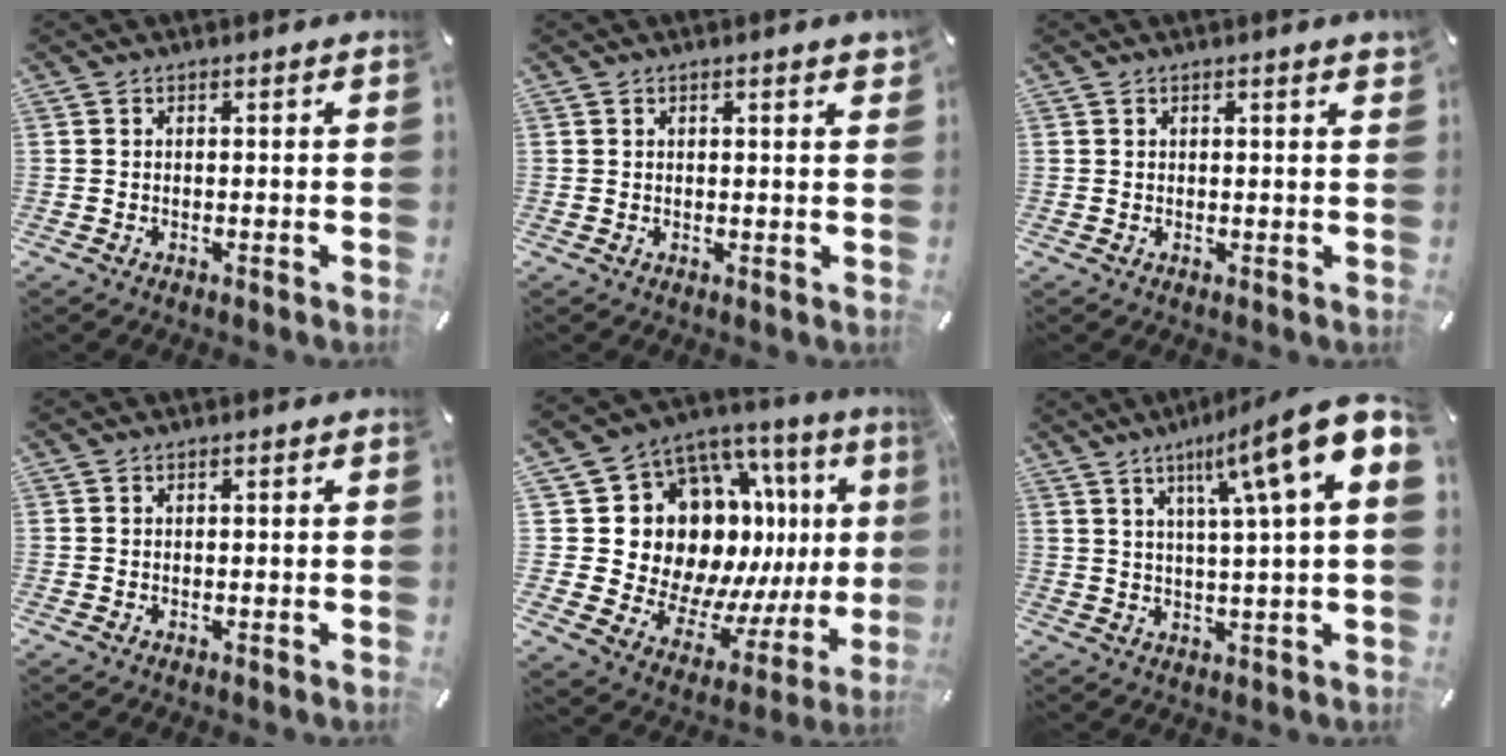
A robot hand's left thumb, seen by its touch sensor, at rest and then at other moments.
{"total": 1.4, "force": [1.0, 0.1, 1.1], "torque": [-0.022, 0.002, 0.016]}
{"total": 1.1, "force": [0.8, 0.0, 0.8], "torque": [-0.017, 0.000, 0.013]}
{"total": 0.0}
{"total": 20.5, "force": [6.1, 14.9, 12.6], "torque": [-0.207, -0.083, 0.155]}
{"total": 14.8, "force": [6.6, 1.2, 13.2], "torque": [-0.216, -0.034, 0.094]}